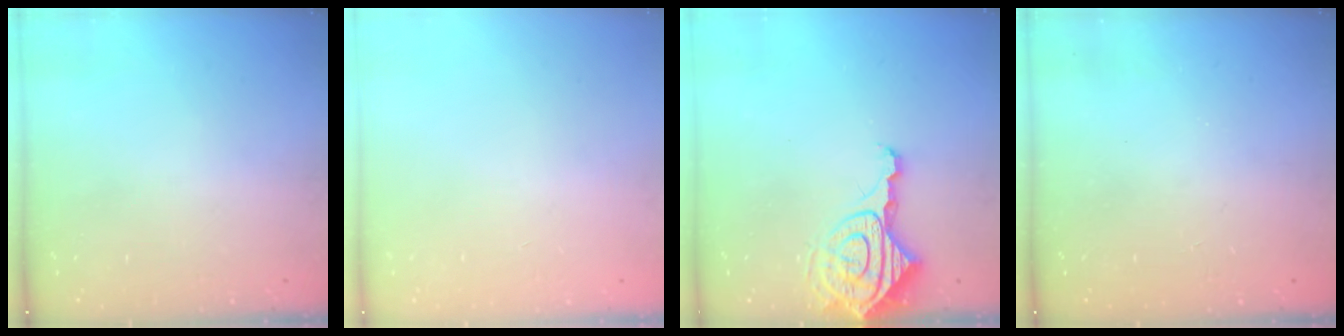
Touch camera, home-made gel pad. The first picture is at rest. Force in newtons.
{"total": 0.0}
{"total": 11.2, "press": 11.2, "slide": 1.3}
{"total": 0.0}